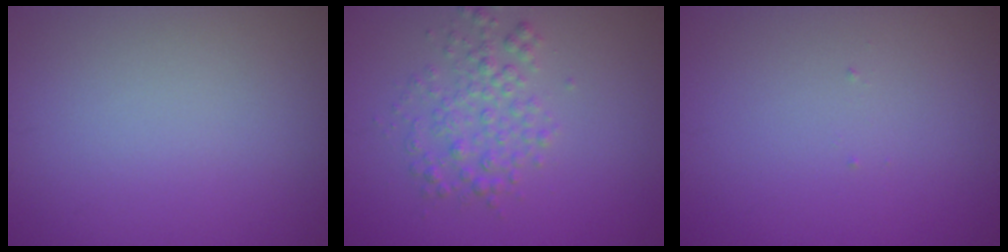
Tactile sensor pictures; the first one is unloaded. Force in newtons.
{"total": 2.9, "press": 2.9, "slide": 0.0}
{"total": 0.0}